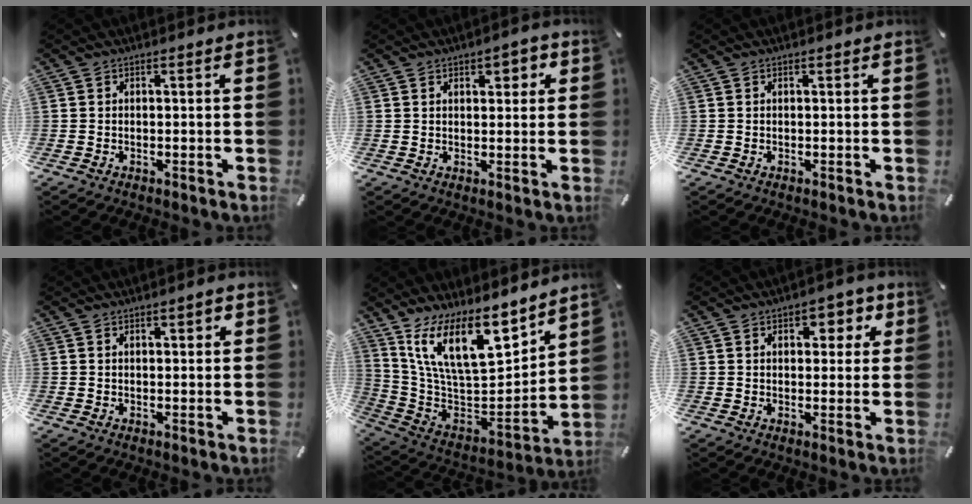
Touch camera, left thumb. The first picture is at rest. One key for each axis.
{"total": 3.0, "fx": 1.4, "fy": 1.8, "fz": 1.9, "tx": -0.025, "ty": 0.000, "tz": 0.019}
{"total": 0.0}
{"total": 2.0, "fx": 1.1, "fy": 0.8, "fz": 1.4, "tx": -0.029, "ty": 0.003, "tz": 0.019}
{"total": 19.8, "fx": 11.7, "fy": 9.4, "fz": 13.0, "tx": -0.244, "ty": -0.087, "tz": 0.209}
{"total": 5.6, "fx": 2.4, "fy": 3.6, "fz": 3.5, "tx": -0.039, "ty": -0.003, "tz": 0.034}